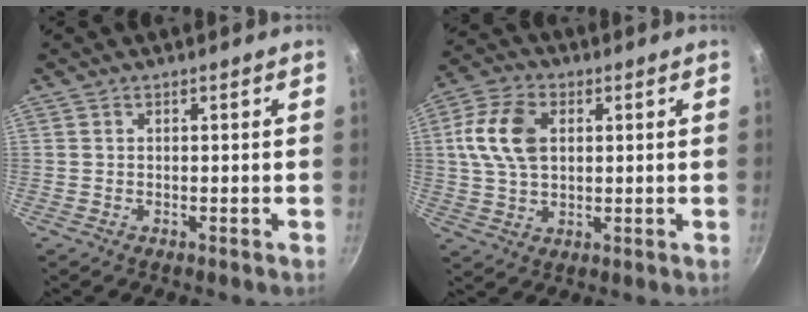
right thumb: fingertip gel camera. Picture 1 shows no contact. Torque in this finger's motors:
{"motor_torque": [0.54, 2.18, 1.03, 0.30, 0.08]}